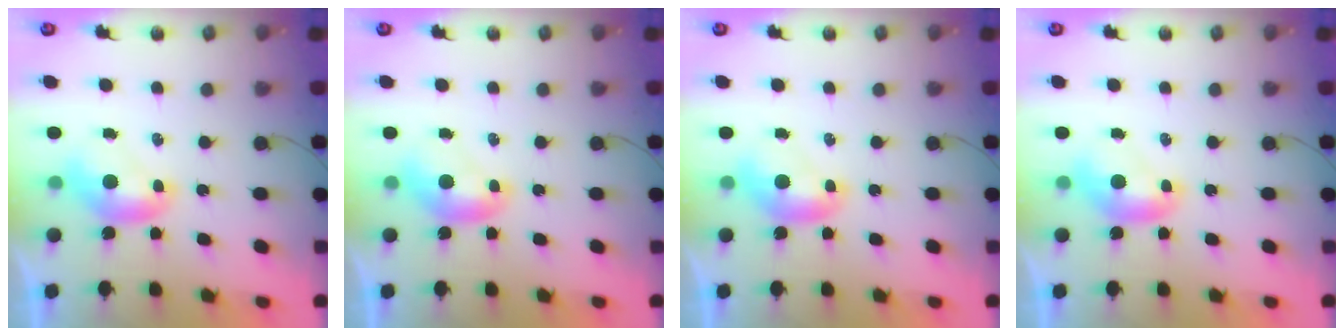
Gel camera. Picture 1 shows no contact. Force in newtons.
{"total": 0.0}
{"total": 0.0}
{"total": 0.0}